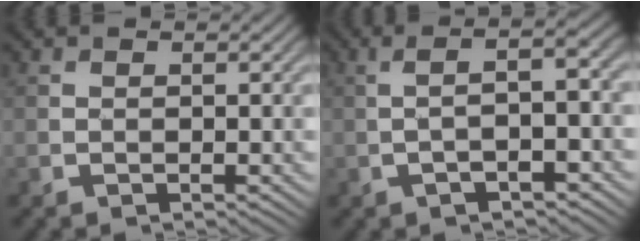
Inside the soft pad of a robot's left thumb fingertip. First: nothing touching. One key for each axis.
{"total": 5.2, "fx": -0.9, "fy": 1.1, "fz": 5.0, "tx": -0.085, "ty": 0.013, "tz": -0.025}